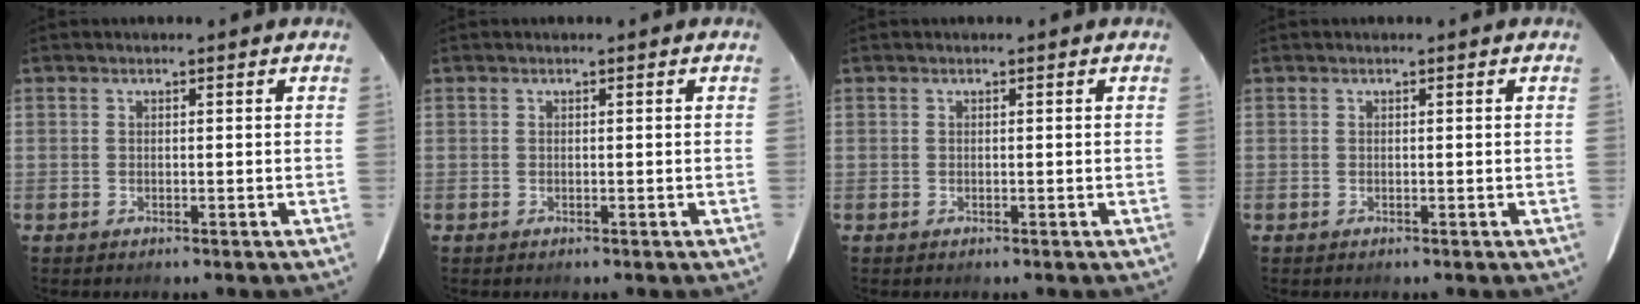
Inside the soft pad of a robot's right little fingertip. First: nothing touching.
{"total": 0.0}
{"total": 0.0}
{"total": 0.0}